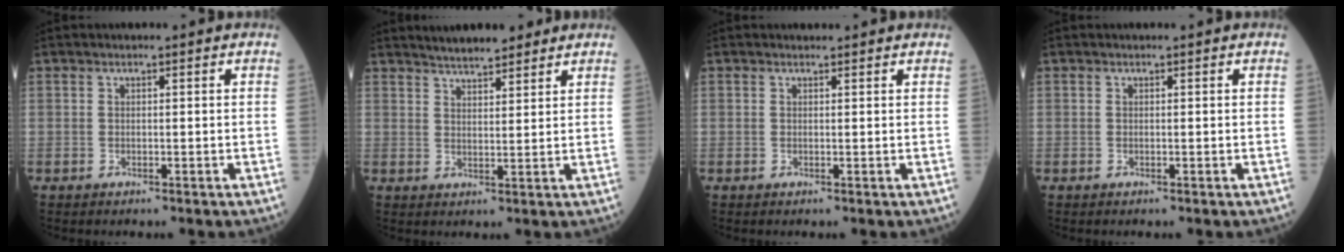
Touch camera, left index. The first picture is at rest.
{"total": 6.4, "force": [5.5, 1.3, 2.9], "torque": [-0.046, 0.019, 0.091]}
{"total": 1.0, "force": [0.9, 0.0, 0.2], "torque": [-0.009, 0.009, 0.018]}
{"total": 0.0}